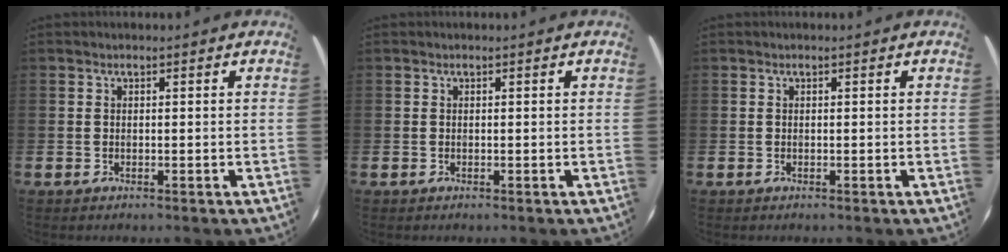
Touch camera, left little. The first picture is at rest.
{"total": 0.0}
{"total": 0.0}